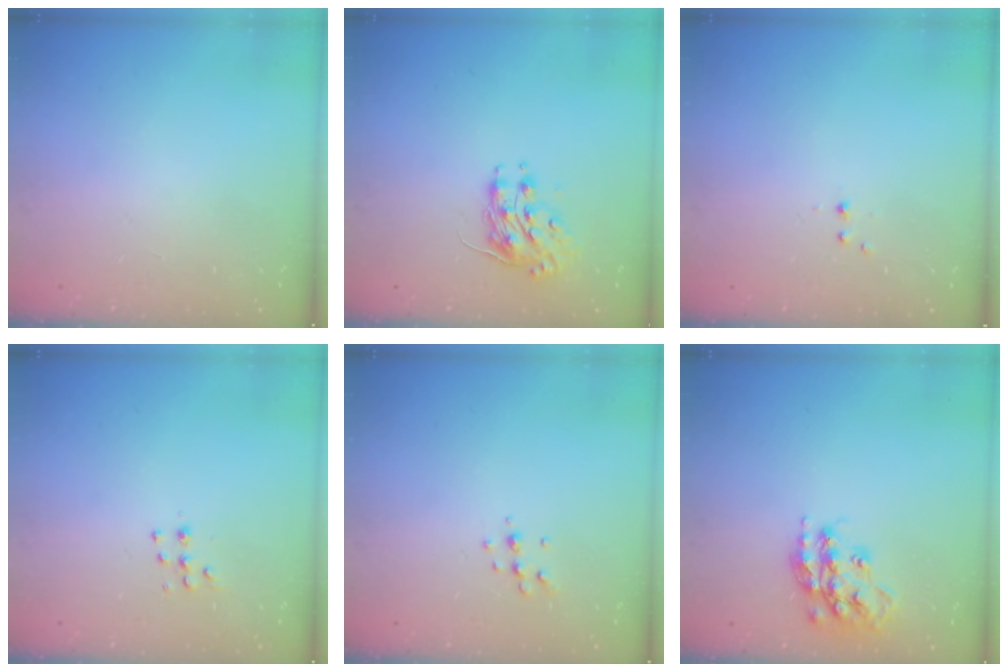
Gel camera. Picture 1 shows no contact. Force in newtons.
{"total": 8.2, "press": 8.1, "slide": 0.3}
{"total": 2.2, "press": 1.9, "slide": 1.2}
{"total": 5.2, "press": 5.1, "slide": 1.0}
{"total": 5.7, "press": 5.6, "slide": 1.0}
{"total": 16.3, "press": 16.3, "slide": 0.8}